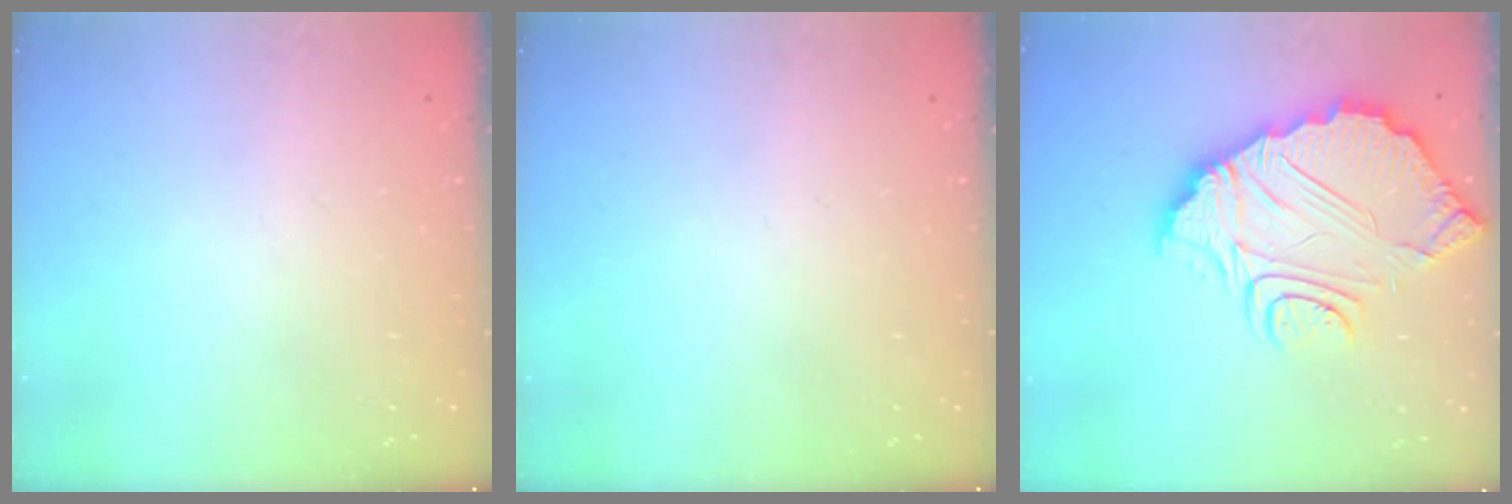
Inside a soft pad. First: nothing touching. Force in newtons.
{"total": 0.0}
{"total": 15.9, "press": 15.8, "slide": 1.4}